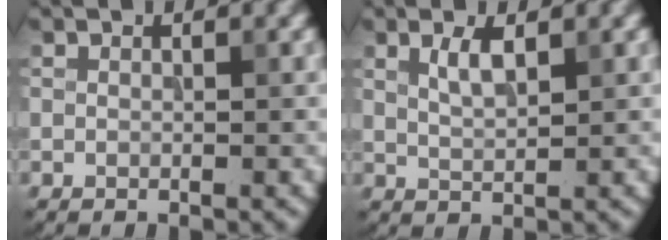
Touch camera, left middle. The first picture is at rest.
{"total": 2.0, "force": [1.1, 0.6, 1.6], "torque": [-0.034, -0.002, 0.022]}